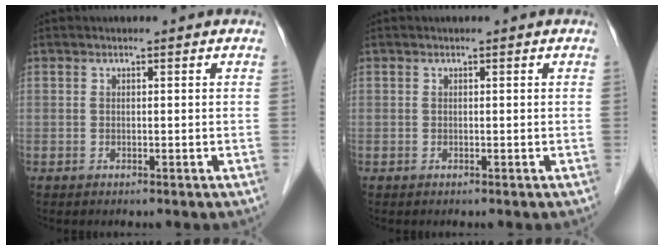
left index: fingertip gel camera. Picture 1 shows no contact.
{"total": 0.0}